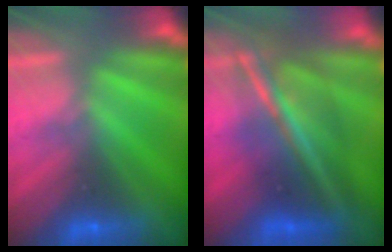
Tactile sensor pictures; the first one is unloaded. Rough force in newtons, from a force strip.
{"total": 7.8}